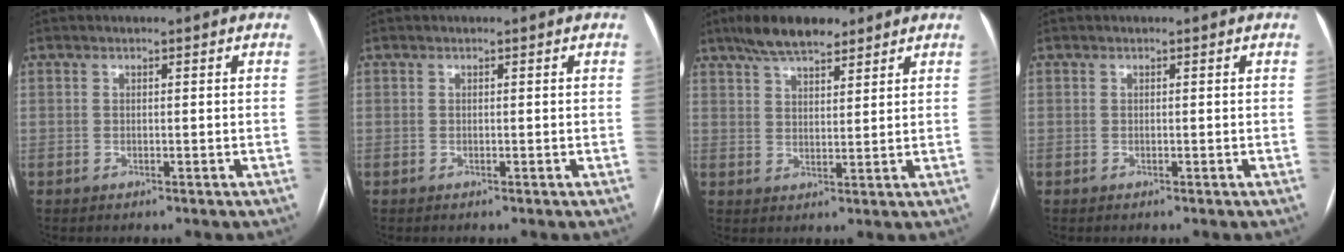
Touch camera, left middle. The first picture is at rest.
{"total": 0.0}
{"total": 8.2, "force": [6.3, 2.6, 4.6], "torque": [-0.084, 0.016, 0.108]}
{"total": 0.0}